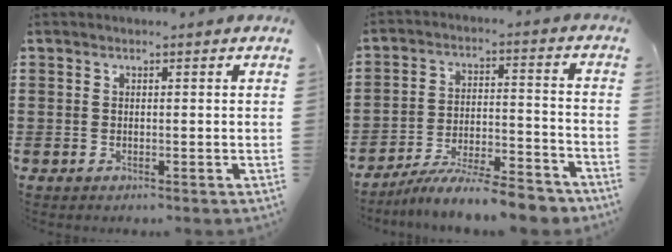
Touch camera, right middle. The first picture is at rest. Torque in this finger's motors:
{"motor_torque": [2.14, 0.00, 0.40, 0.17]}